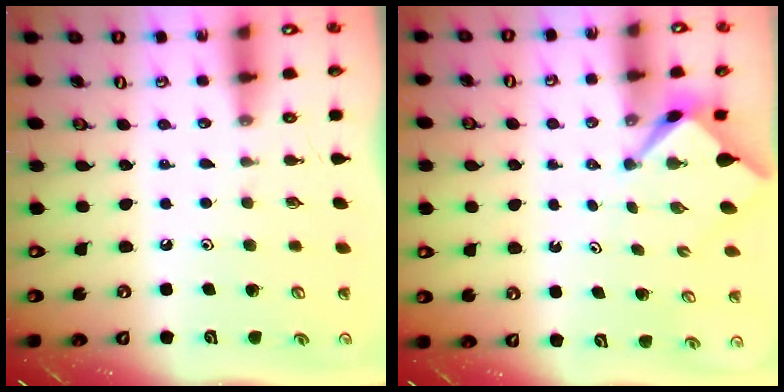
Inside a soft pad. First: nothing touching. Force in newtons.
{"total": 2.2, "press": 2.2, "slide": 0.1}